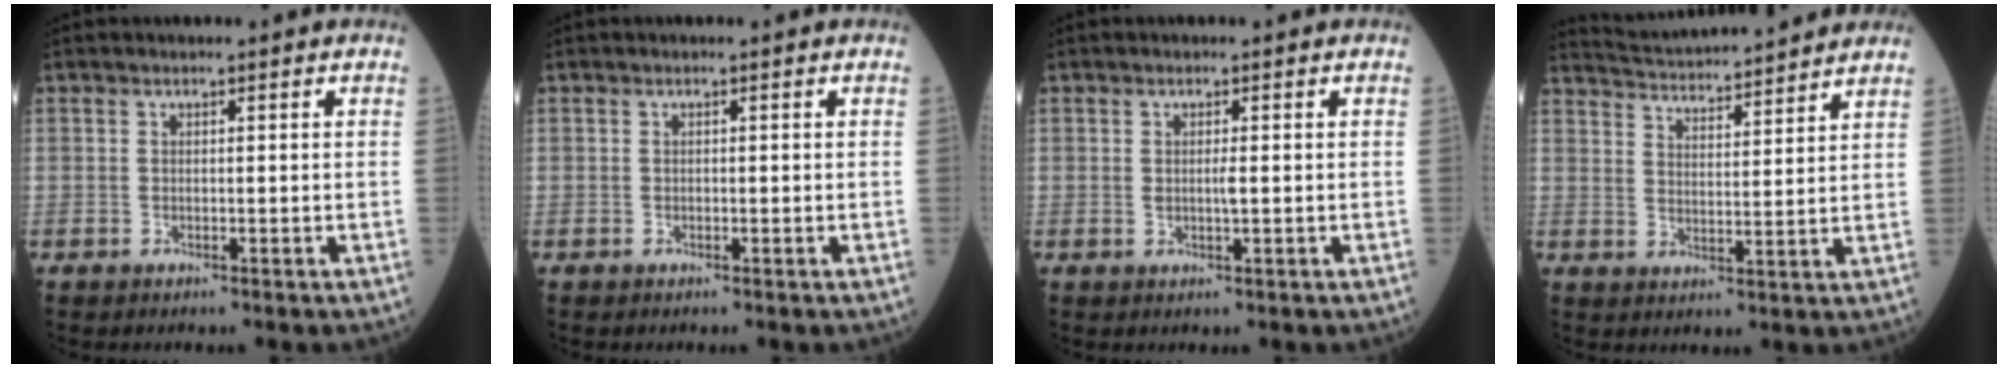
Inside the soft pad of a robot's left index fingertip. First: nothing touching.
{"total": 0.0}
{"total": 1.3, "force": [0.1, 0.2, 1.3], "torque": [-0.027, -0.001, 0.002]}
{"total": 14.8, "force": [13.9, 0.9, 4.9], "torque": [-0.091, 0.020, 0.205]}